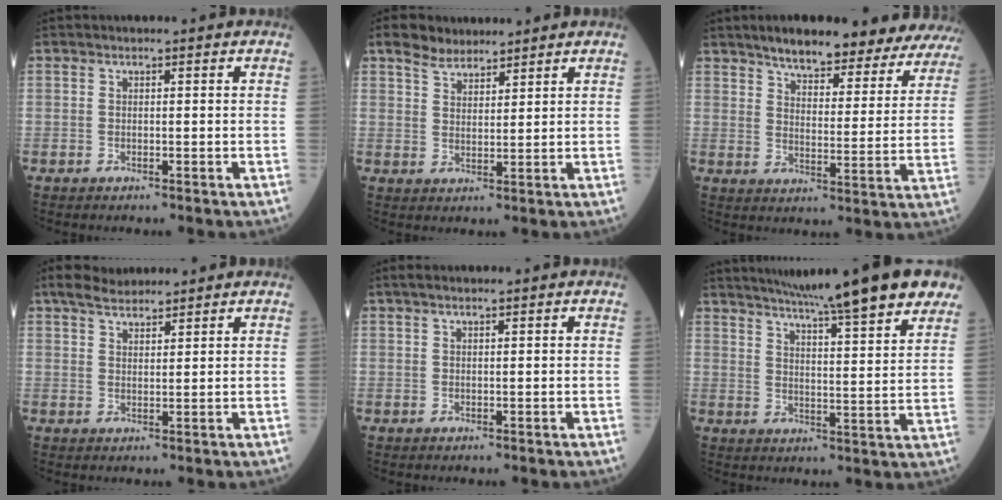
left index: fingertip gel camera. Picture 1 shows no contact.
{"total": 3.9, "force": [3.2, 1.8, 1.2], "torque": [-0.035, 0.012, 0.063]}
{"total": 21.7, "force": [19.3, 4.8, 8.6], "torque": [-0.102, -0.025, 0.231]}
{"total": 4.2, "force": [3.7, 1.2, 1.6], "torque": [-0.037, 0.016, 0.068]}
{"total": 1.8, "force": [1.2, 0.1, 1.3], "torque": [-0.025, 0.015, 0.022]}
{"total": 21.3, "force": [16.9, 1.1, 12.9], "torque": [-0.197, 0.001, 0.222]}